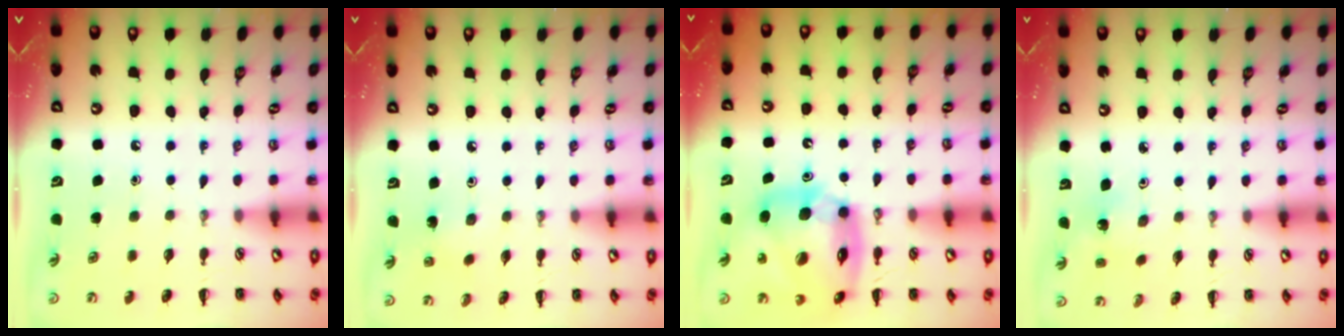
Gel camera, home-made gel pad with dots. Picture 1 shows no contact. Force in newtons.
{"total": 1.1, "press": 1.0, "slide": 0.5}
{"total": 15.9, "press": 15.2, "slide": 4.5}
{"total": 2.3, "press": 2.2, "slide": 0.8}